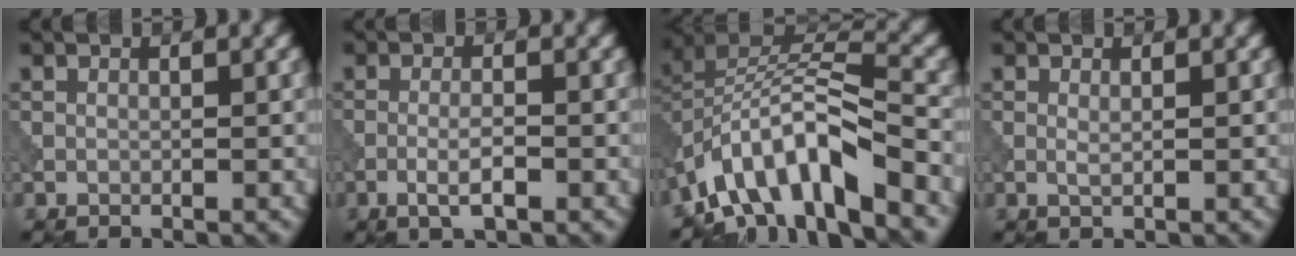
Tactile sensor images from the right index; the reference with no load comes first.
{"total": 2.6, "force": [-1.1, 0.5, 2.3], "torque": [-0.045, 0.002, -0.023]}
{"total": 10.7, "force": [-6.4, 3.7, 7.6], "torque": [-0.127, 0.007, -0.132]}
{"total": 0.7, "force": [0.1, 0.1, 0.7], "torque": [-0.016, 0.000, 0.002]}